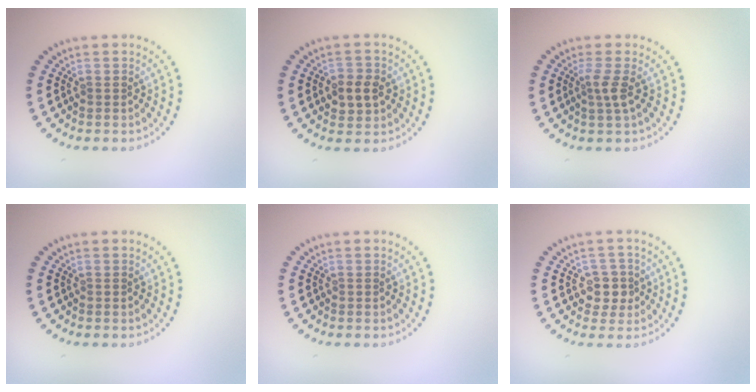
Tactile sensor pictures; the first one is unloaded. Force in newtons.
{"total": 2.6, "press": 2.6, "slide": 0.2}
{"total": 1.8, "press": 1.3, "slide": 1.2}
{"total": 0.0}
{"total": 0.0}
{"total": 2.3, "press": 2.0, "slide": 1.1}